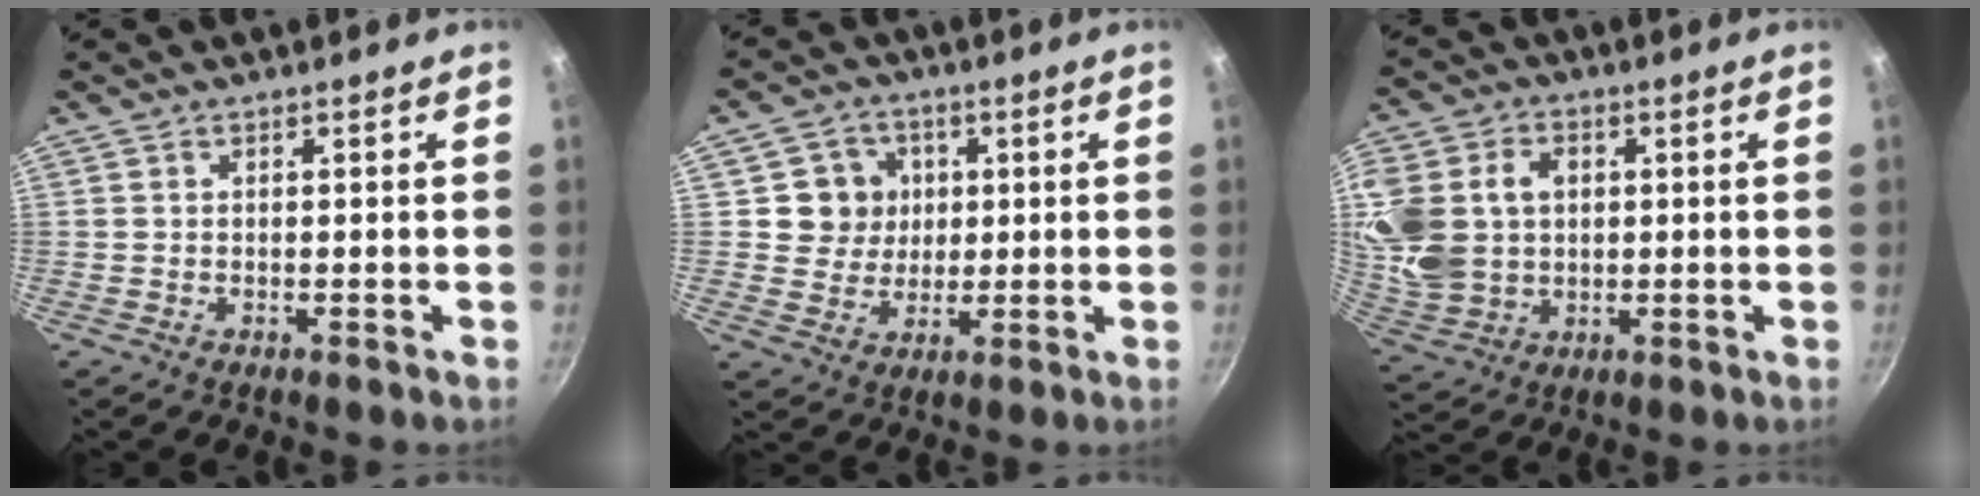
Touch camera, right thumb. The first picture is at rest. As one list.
[{"total": 7.8, "force": [1.5, 7.3, 2.2], "torque": [0.004, -0.001, 0.021]}, {"total": 17.9, "force": [2.6, 14.0, 10.8], "torque": [-0.232, 0.009, 0.057]}]